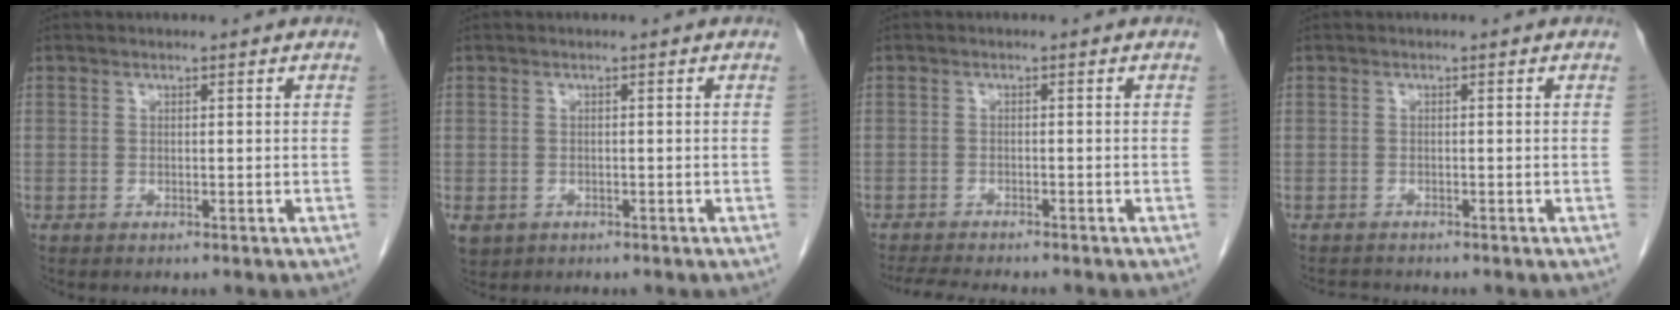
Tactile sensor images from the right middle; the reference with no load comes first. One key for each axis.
{"total": 3.8, "fx": -1.8, "fy": 3.1, "fz": 1.3, "tx": -0.030, "ty": -0.004, "tz": -0.024}
{"total": 6.6, "fx": -5.9, "fy": 0.7, "fz": 2.7, "tx": -0.042, "ty": -0.014, "tz": -0.094}
{"total": 1.3, "fx": -1.3, "fy": 0.2, "fz": -0.2, "tx": 0.001, "ty": -0.006, "tz": -0.021}